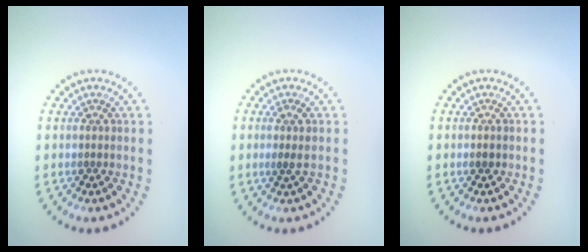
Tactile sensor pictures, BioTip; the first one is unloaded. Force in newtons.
{"total": 1.2, "press": 1.1, "slide": 0.6}
{"total": 0.8, "press": 0.8, "slide": 0.1}